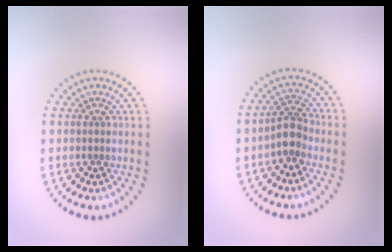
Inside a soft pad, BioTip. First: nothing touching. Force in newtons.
{"total": 2.3, "press": 2.0, "slide": 1.3}